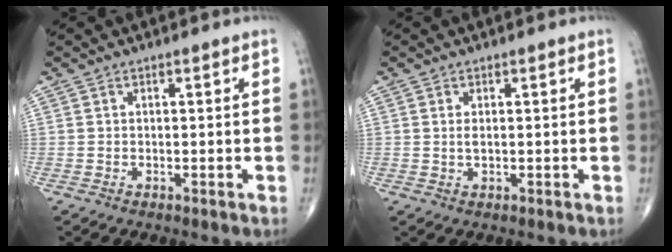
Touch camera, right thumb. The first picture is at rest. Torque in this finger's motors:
{"motor_torque": [-0.36, 0.38, -0.03, 0.15, -0.01]}